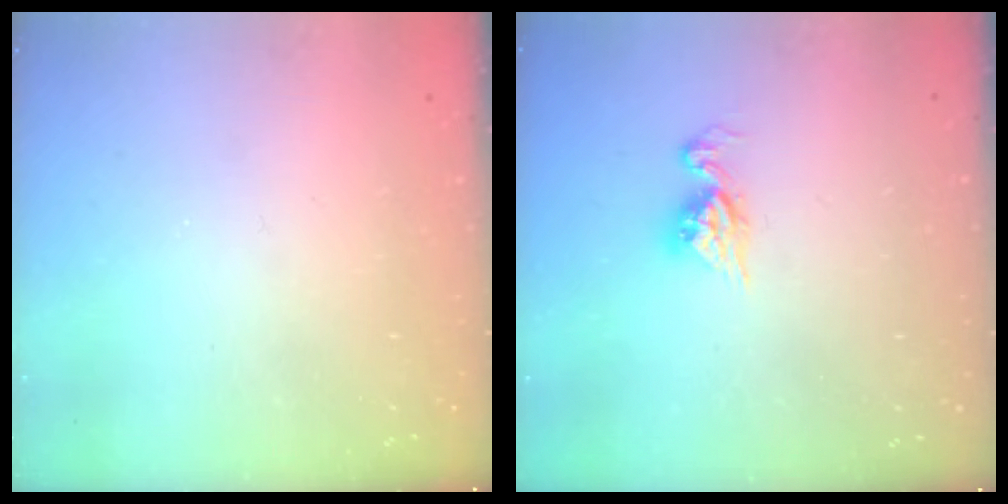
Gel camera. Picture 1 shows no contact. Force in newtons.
{"total": 7.2, "press": 7.2, "slide": 0.7}